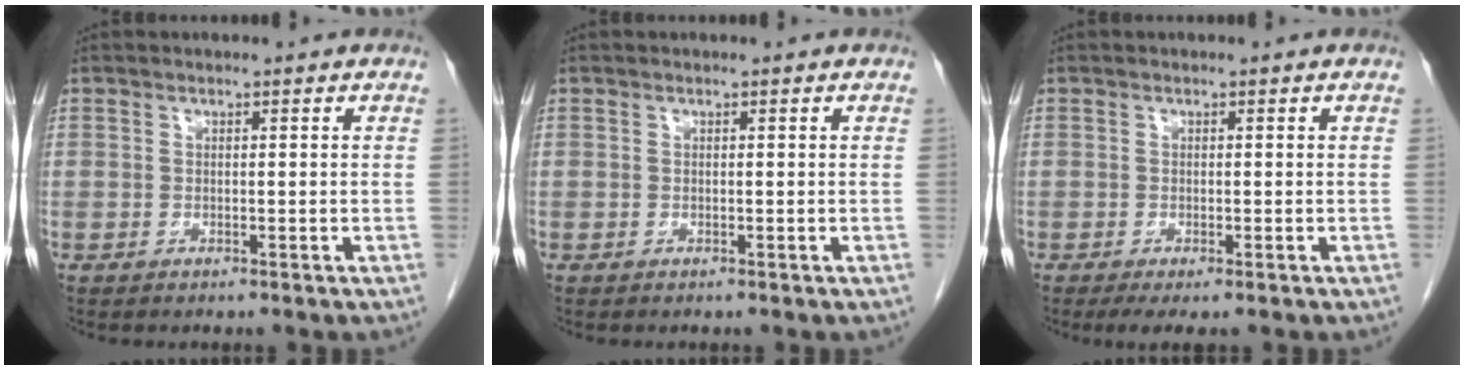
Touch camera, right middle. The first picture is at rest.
{"total": 0.0}
{"total": 2.7, "force": [-1.6, 0.5, 2.0], "torque": [-0.033, -0.011, -0.024]}